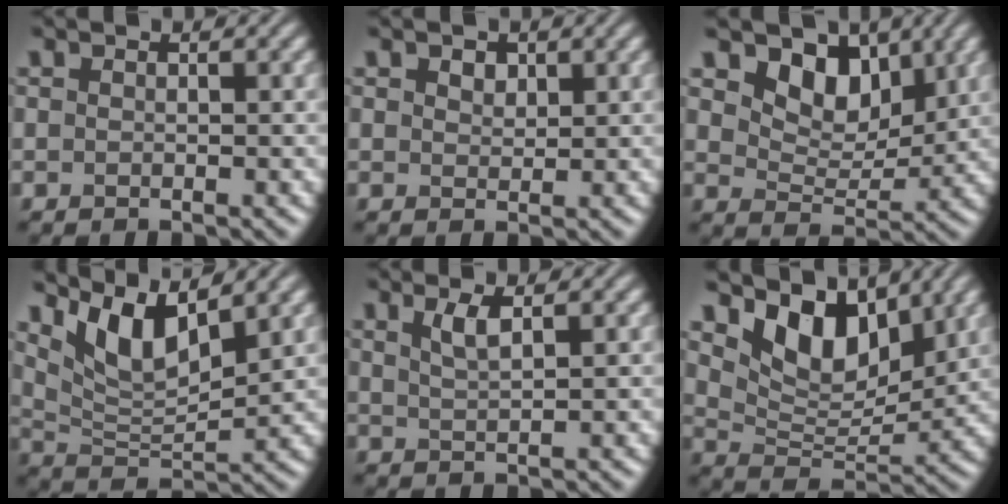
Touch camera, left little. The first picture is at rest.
{"total": 1.6, "force": [1.0, 1.0, 0.7], "torque": [-0.013, 0.001, 0.014]}
{"total": 5.4, "force": [3.2, 3.3, 2.9], "torque": [-0.055, -0.014, 0.048]}
{"total": 6.5, "force": [4.2, 2.1, 4.5], "torque": [-0.094, -0.006, 0.081]}
{"total": 1.9, "force": [1.0, 0.4, 1.5], "torque": [-0.031, 0.001, 0.019]}
{"total": 7.3, "force": [4.5, 3.8, 4.3], "torque": [-0.079, -0.011, 0.075]}